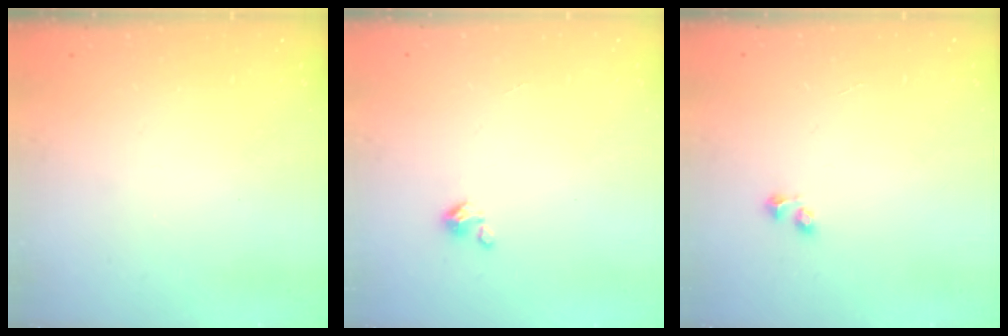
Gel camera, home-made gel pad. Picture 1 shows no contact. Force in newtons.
{"total": 2.5, "press": 2.5, "slide": 0.3}
{"total": 1.8, "press": 1.7, "slide": 0.6}